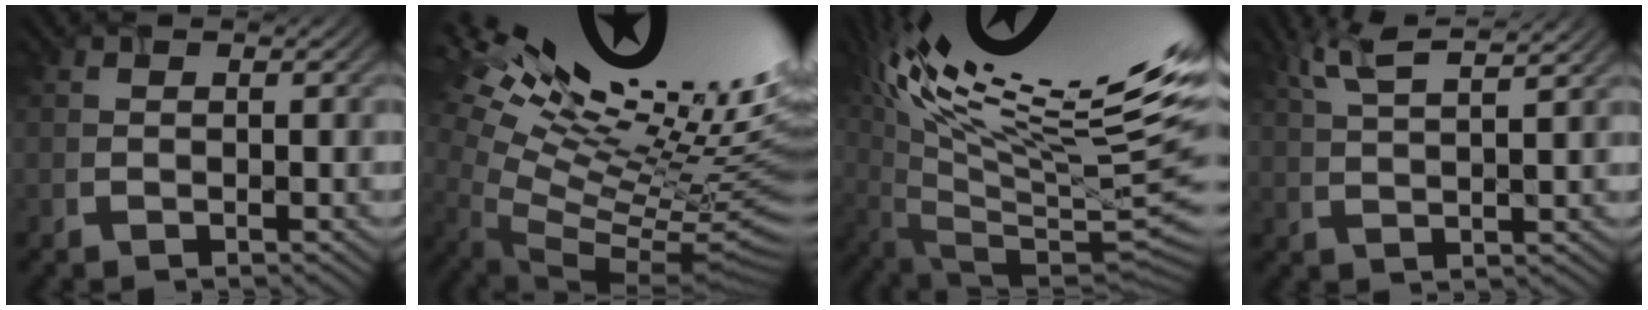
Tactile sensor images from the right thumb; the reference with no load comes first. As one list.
[{"total": 19.1, "force": [8.8, 5.8, 15.9], "torque": [-0.248, 0.029, 0.166]}, {"total": 18.5, "force": [9.4, 4.0, 15.5], "torque": [-0.211, 0.035, 0.148]}, {"total": 6.1, "force": [4.2, 1.2, 4.2], "torque": [-0.086, 0.013, 0.079]}]